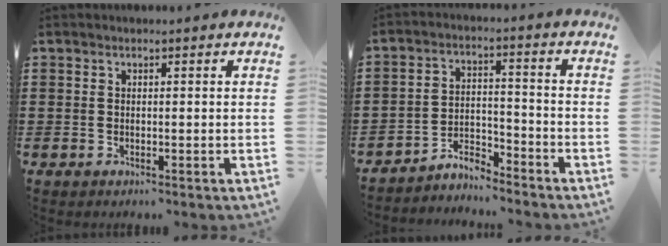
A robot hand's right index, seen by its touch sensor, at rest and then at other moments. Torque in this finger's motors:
{"motor_torque": [0.04, 0.04, 0.01, -0.01]}